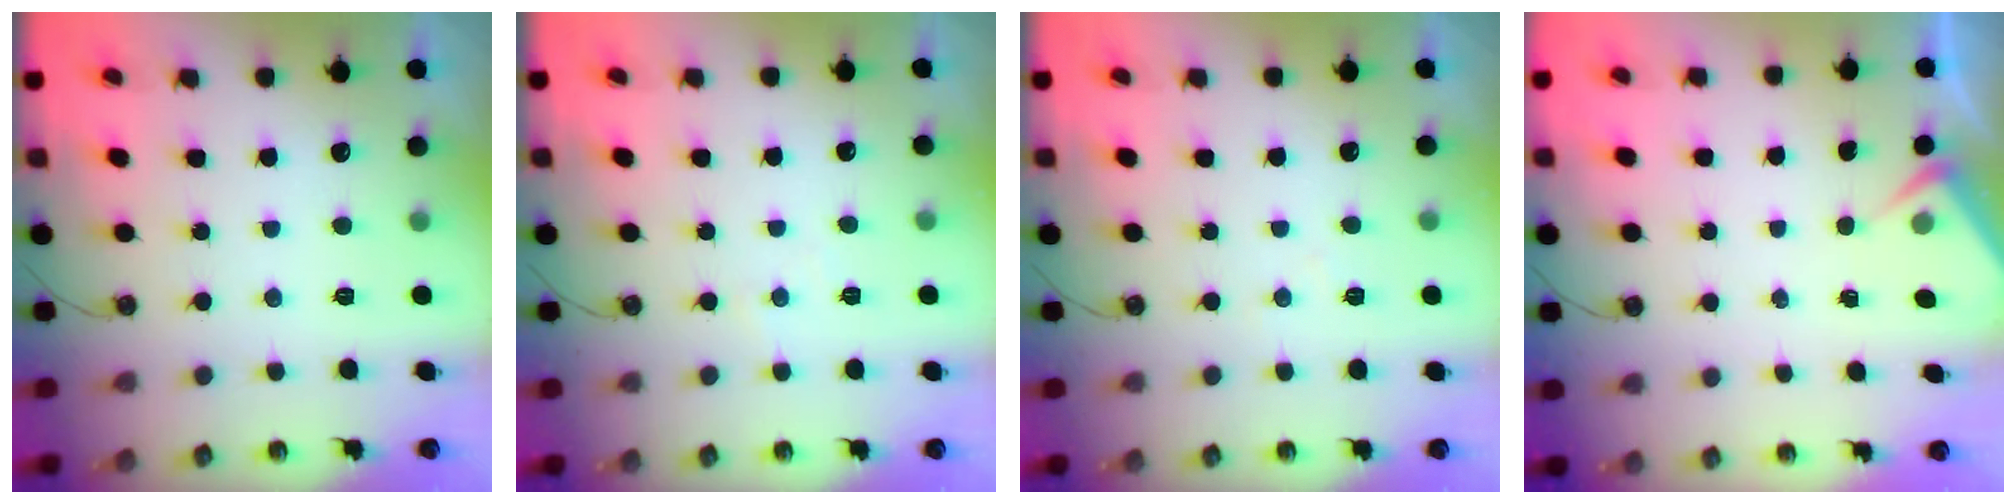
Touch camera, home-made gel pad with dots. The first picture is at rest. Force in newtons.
{"total": 2.7, "press": 2.6, "slide": 0.5}
{"total": 4.5, "press": 4.5, "slide": 0.7}
{"total": 3.1, "press": 3.1, "slide": 0.4}